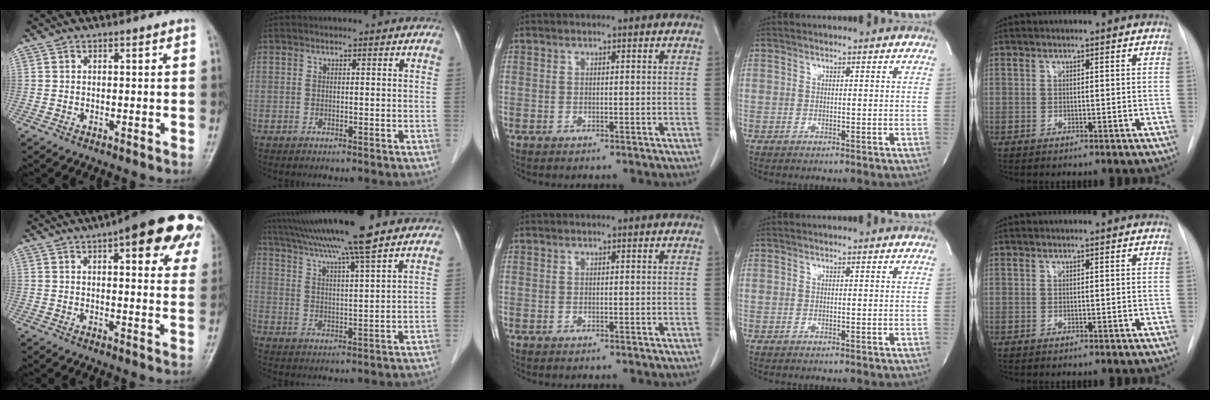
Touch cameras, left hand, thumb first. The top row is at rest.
{"thumb": {"total": 19.3, "force": [9.4, 6.4, 15.6], "torque": [-0.171, -0.008, 0.106]}, "index": {"total": 14.7, "force": [12.2, -1.4, 8.1], "torque": [-0.141, 0.016, 0.188]}}